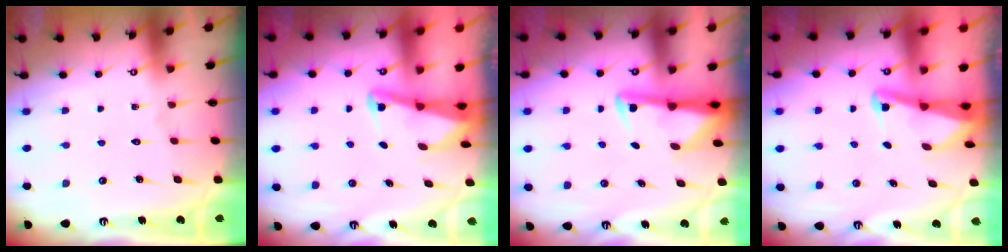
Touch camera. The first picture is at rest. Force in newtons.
{"total": 2.7, "press": 2.6, "slide": 0.6}
{"total": 2.9, "press": 2.8, "slide": 0.5}
{"total": 2.5, "press": 2.5, "slide": 0.6}